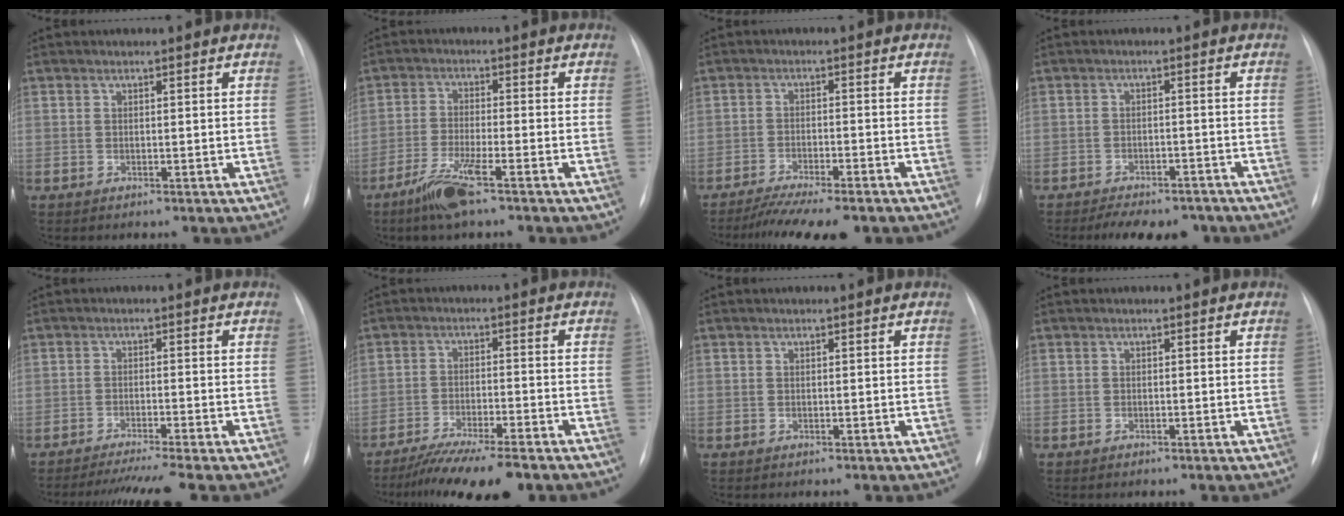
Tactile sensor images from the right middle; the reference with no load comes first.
{"total": 6.4, "force": [-4.3, 0.5, 4.7], "torque": [-0.106, -0.013, -0.083]}
{"total": 10.2, "force": [-8.4, 1.3, 5.5], "torque": [-0.081, -0.016, -0.128]}
{"total": 10.2, "force": [-8.6, 4.0, 3.7], "torque": [-0.049, 0.008, -0.110]}
{"total": 8.4, "force": [-7.2, -1.7, 3.8], "torque": [-0.043, -0.022, -0.112]}
{"total": 11.4, "force": [-9.2, 1.0, 6.7], "torque": [-0.102, -0.025, -0.147]}
{"total": 0.0}
{"total": 0.0}